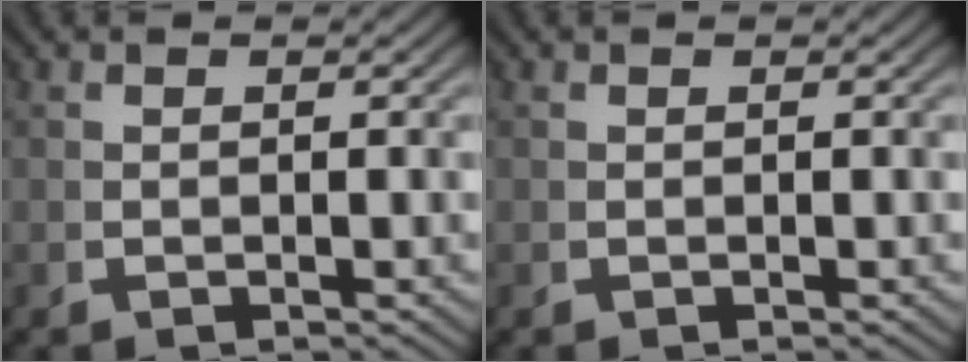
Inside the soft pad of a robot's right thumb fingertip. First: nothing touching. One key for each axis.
{"total": 0.0}